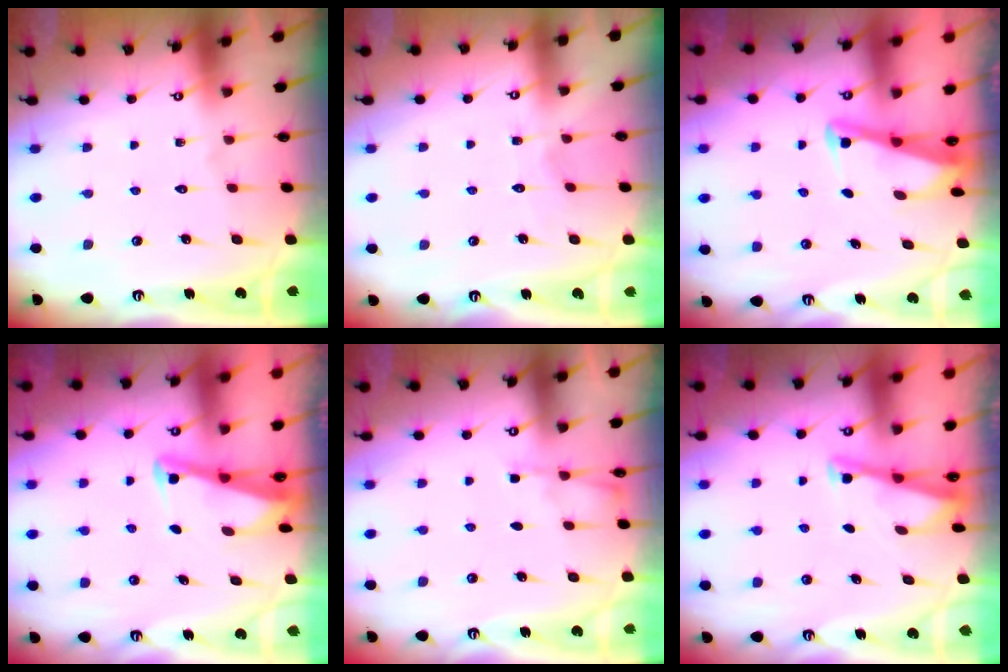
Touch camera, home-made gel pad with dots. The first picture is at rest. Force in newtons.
{"total": 3.4, "press": 3.3, "slide": 0.4}
{"total": 2.7, "press": 2.7, "slide": 0.3}
{"total": 2.8, "press": 2.8, "slide": 0.3}
{"total": 2.4, "press": 2.4, "slide": 0.5}
{"total": 3.1, "press": 3.1, "slide": 0.3}